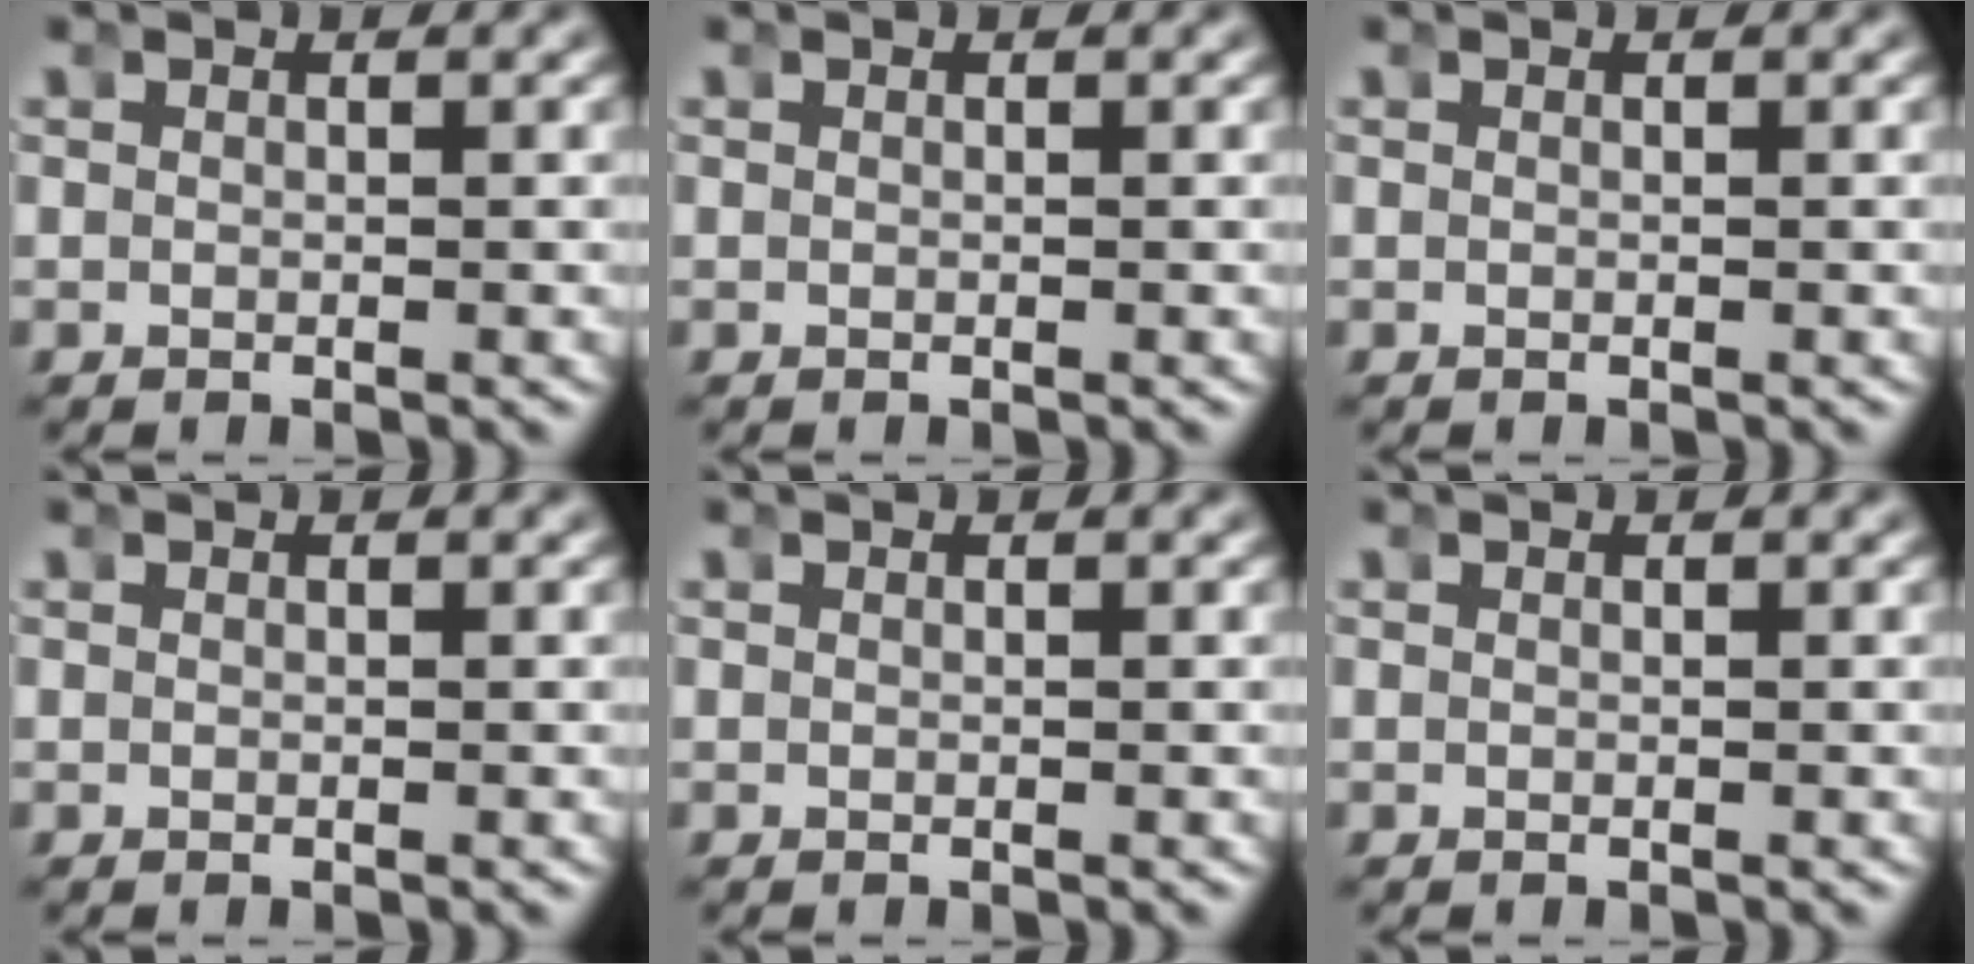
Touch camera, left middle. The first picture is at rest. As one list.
[{"total": 0.0}, {"total": 0.0}, {"total": 0.0}, {"total": 0.0}, {"total": 0.0}]